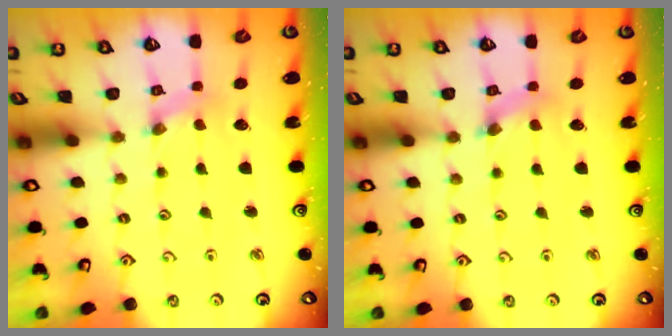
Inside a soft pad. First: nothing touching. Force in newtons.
{"total": 1.6, "press": 1.6, "slide": 0.2}